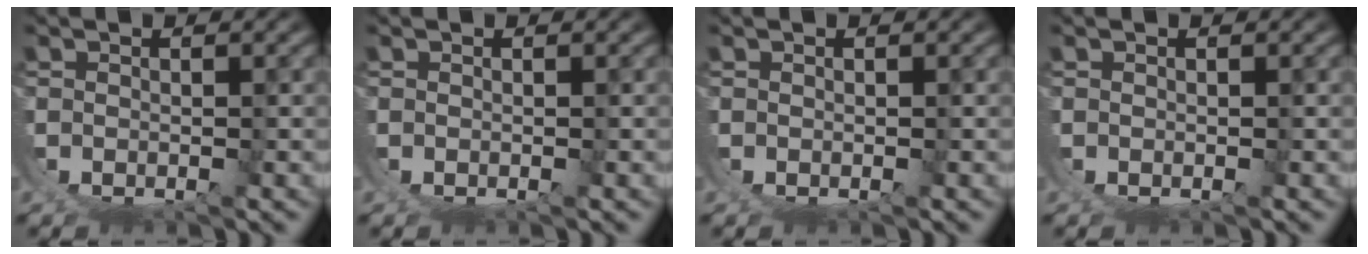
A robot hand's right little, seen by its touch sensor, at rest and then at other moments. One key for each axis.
{"total": 0.0}
{"total": 0.0}
{"total": 0.0}